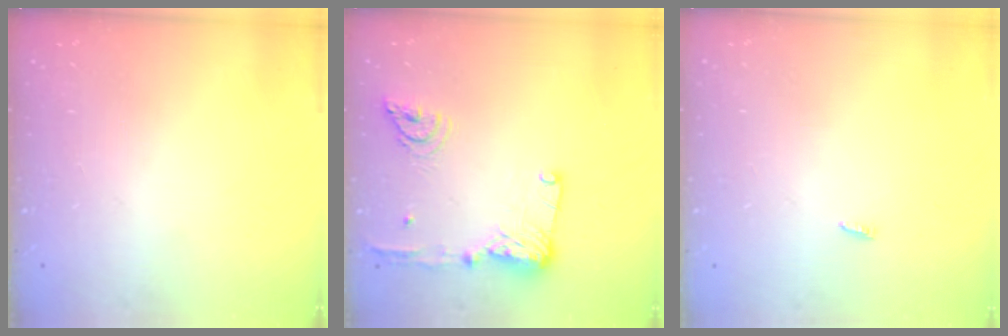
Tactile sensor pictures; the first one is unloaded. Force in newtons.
{"total": 18.4, "press": 16.9, "slide": 7.3}
{"total": 2.3, "press": 2.3, "slide": 0.3}